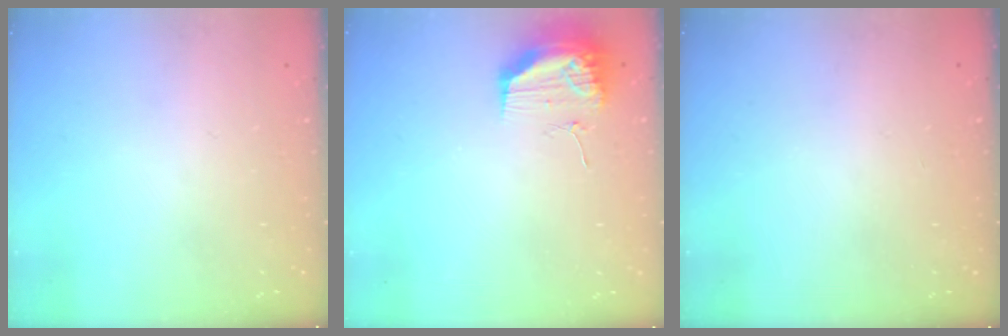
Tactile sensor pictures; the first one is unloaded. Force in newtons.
{"total": 17.0, "press": 13.3, "slide": 10.6}
{"total": 0.0}